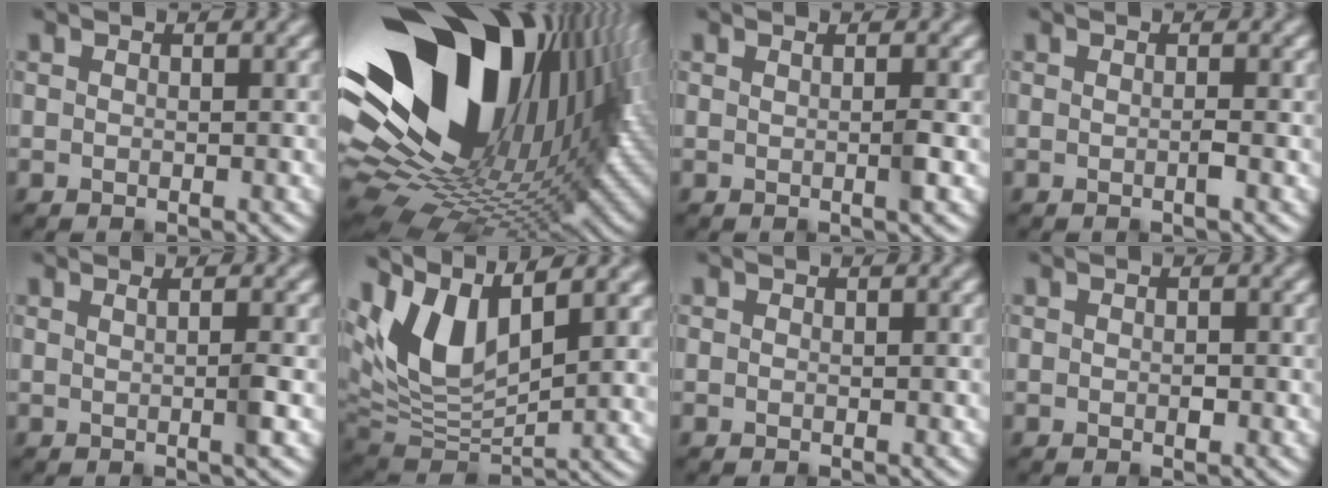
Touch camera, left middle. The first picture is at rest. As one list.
[{"total": 20.4, "force": [5.9, 11.8, 15.5], "torque": [-0.259, 0.002, 0.102]}, {"total": 1.5, "force": [0.4, 0.3, 1.4], "torque": [-0.017, -0.001, -0.002]}, {"total": 0.8, "force": [-0.2, 0.1, 0.8], "torque": [-0.012, 0.001, -0.007]}, {"total": 1.8, "force": [0.7, 0.4, 1.7], "torque": [-0.019, -0.001, -0.002]}, {"total": 9.9, "force": [4.5, 4.9, 7.4], "torque": [-0.159, 0.012, 0.083]}, {"total": 0.0}, {"total": 0.5, "force": [-0.1, 0.2, 0.5], "torque": [-0.001, -0.004, 0.000]}]